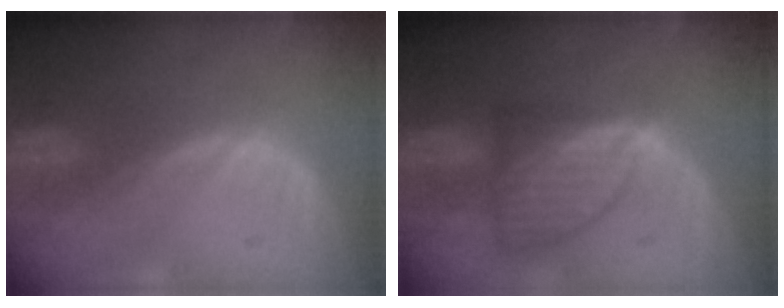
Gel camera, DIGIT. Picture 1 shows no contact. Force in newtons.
{"total": 7.6, "press": 6.7, "slide": 3.5}